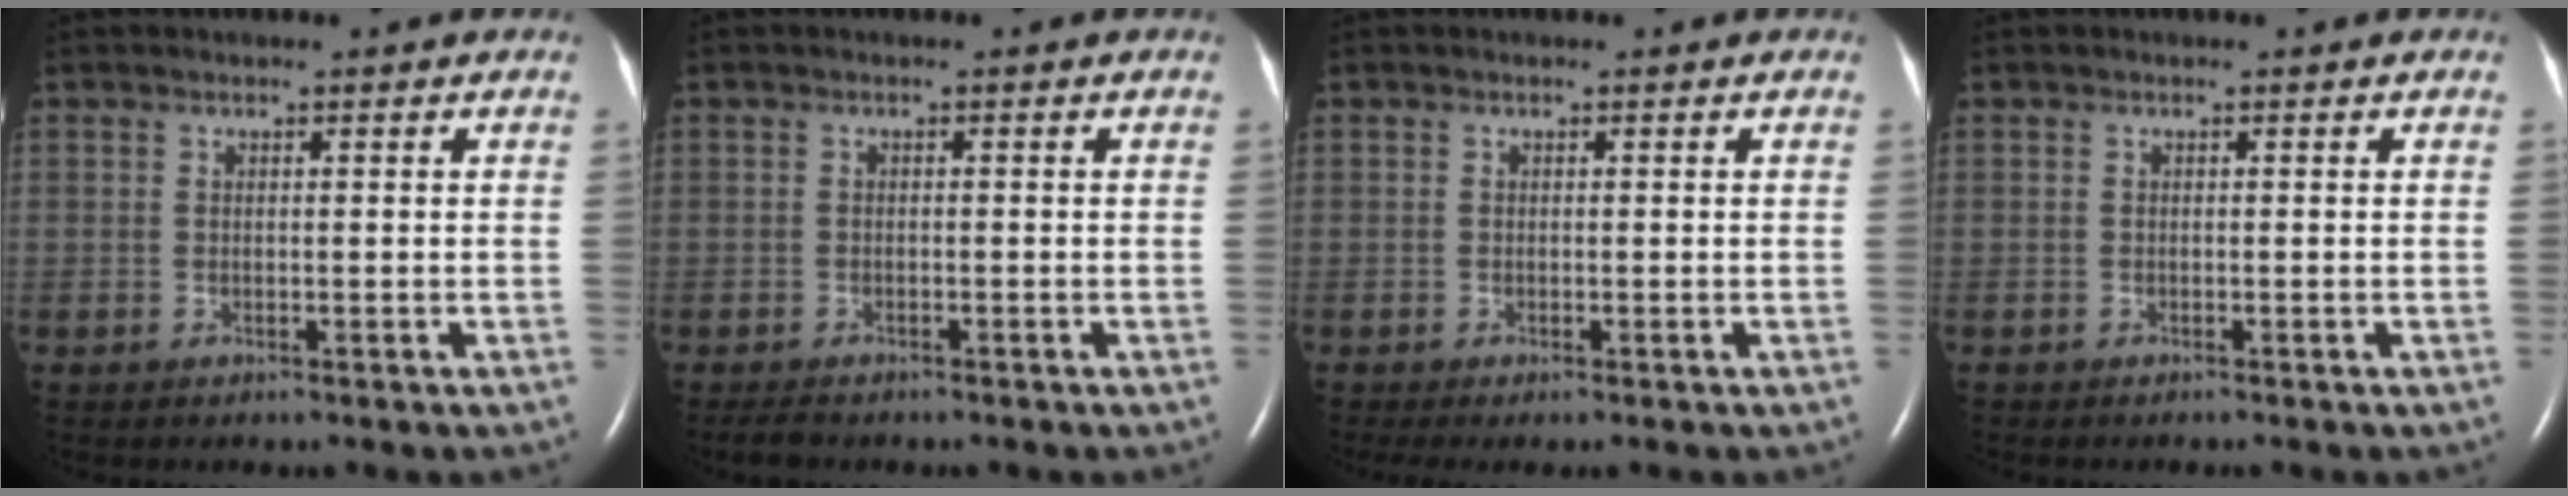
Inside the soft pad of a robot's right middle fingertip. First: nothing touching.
{"total": 1.9, "force": [-1.6, 0.6, 0.7], "torque": [-0.019, -0.005, -0.023]}
{"total": 1.1, "force": [-0.7, 0.0, 0.9], "torque": [-0.020, -0.008, -0.011]}
{"total": 0.0}